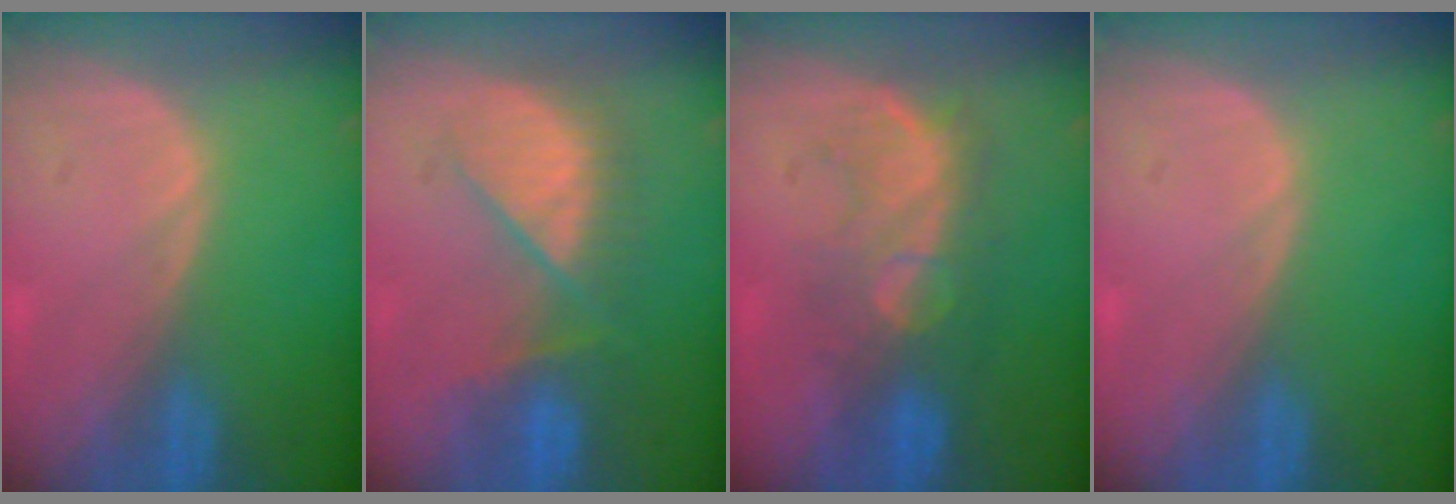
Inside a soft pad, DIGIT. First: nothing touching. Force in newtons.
{"total": 7.7, "press": 7.7, "slide": 0.6}
{"total": 7.8, "press": 7.7, "slide": 1.2}
{"total": 0.0}